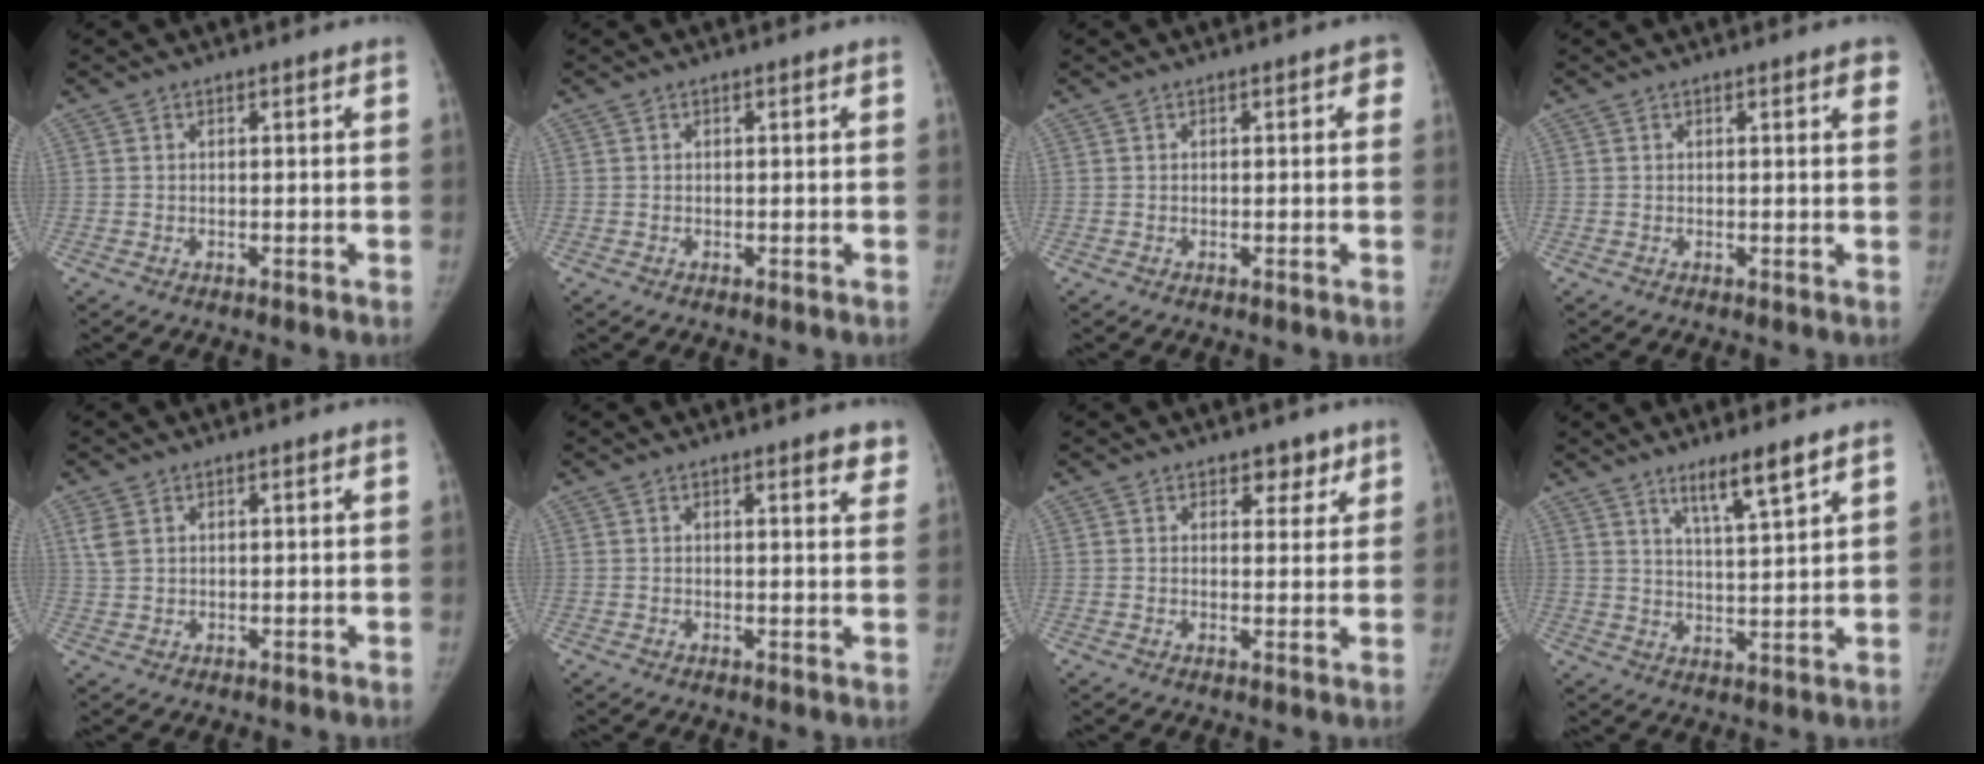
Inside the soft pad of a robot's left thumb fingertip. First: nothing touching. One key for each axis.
{"total": 0.0}
{"total": 1.8, "fx": 0.5, "fy": 0.8, "fz": 1.5, "tx": -0.005, "ty": 0.003, "tz": 0.000}
{"total": 1.9, "fx": 1.1, "fy": 0.5, "fz": 1.5, "tx": -0.010, "ty": -0.002, "tz": 0.009}
{"total": 2.6, "fx": 1.3, "fy": 1.7, "fz": 1.6, "tx": -0.036, "ty": 0.005, "tz": 0.035}
{"total": 3.7, "fx": 2.6, "fy": 1.1, "fz": 2.5, "tx": -0.013, "ty": -0.011, "tz": 0.027}
{"total": 3.7, "fx": 2.5, "fy": 2.2, "fz": 1.5, "tx": 0.009, "ty": -0.014, "tz": 0.034}
{"total": 6.9, "fx": 4.8, "fy": 0.4, "fz": 4.9, "tx": -0.085, "ty": -0.035, "tz": 0.085}